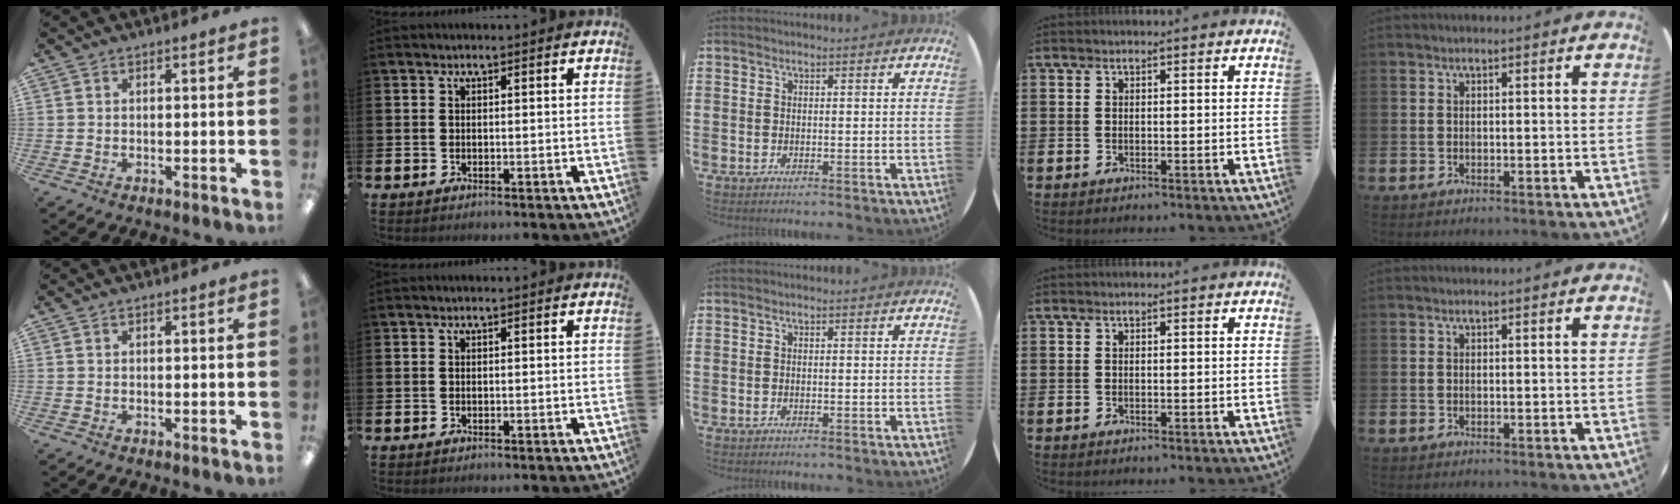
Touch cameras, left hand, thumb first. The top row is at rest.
{}